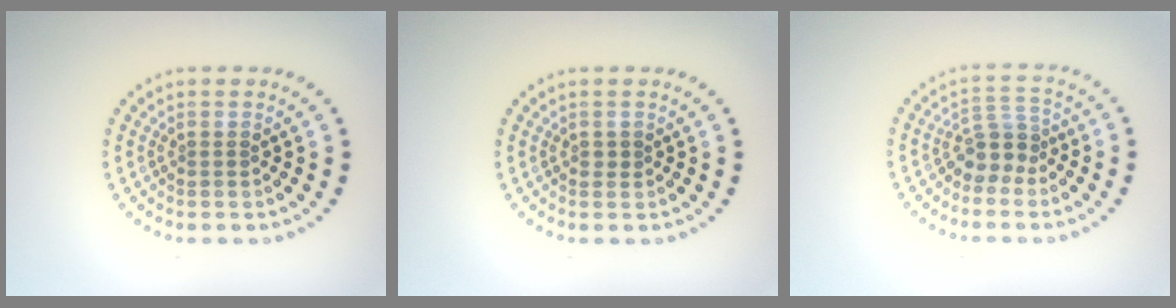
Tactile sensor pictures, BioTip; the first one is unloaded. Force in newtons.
{"total": 0.7, "press": 0.6, "slide": 0.2}
{"total": 2.7, "press": 2.1, "slide": 1.7}